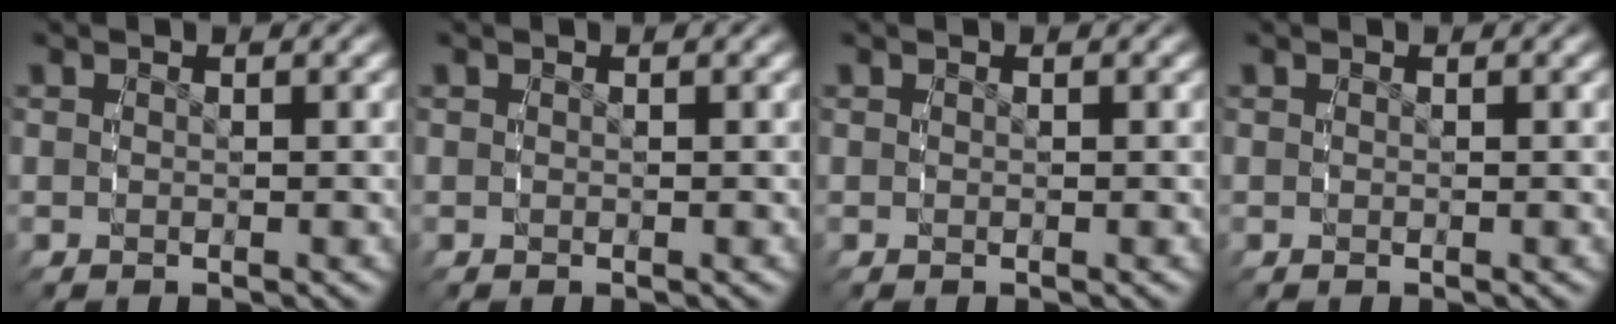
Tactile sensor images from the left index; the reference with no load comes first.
{"total": 0.0}
{"total": 0.0}
{"total": 0.0}